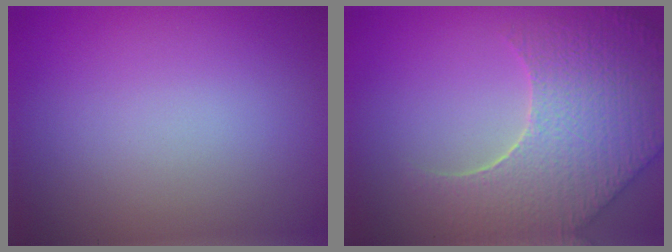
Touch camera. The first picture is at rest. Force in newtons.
{"total": 8.9, "press": 6.4, "slide": 6.2}